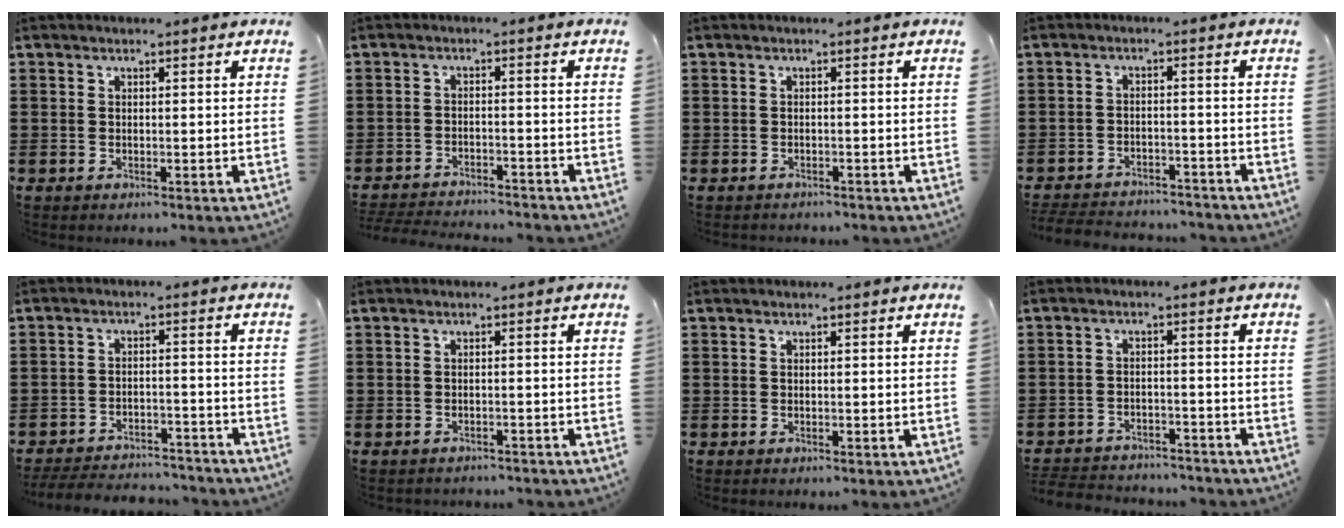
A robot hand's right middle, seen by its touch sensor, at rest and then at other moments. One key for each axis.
{"total": 3.4, "fx": -3.4, "fy": 0.1, "fz": 0.3, "tx": -0.016, "ty": -0.004, "tz": -0.073}
{"total": 0.8, "fx": -0.8, "fy": 0.0, "fz": 0.0, "tx": -0.003, "ty": -0.002, "tz": -0.015}
{"total": 3.8, "fx": -3.7, "fy": 0.4, "fz": 0.3, "tx": -0.016, "ty": -0.003, "tz": -0.081}
{"total": 4.8, "fx": -4.7, "fy": 0.6, "fz": 0.6, "tx": -0.016, "ty": 0.004, "tz": -0.098}
{"total": 1.0, "fx": -1.0, "fy": 0.1, "fz": 0.0, "tx": -0.005, "ty": -0.002, "tz": -0.021}
{"total": 0.0}
{"total": 3.4, "fx": -3.4, "fy": 0.5, "fz": 0.1, "tx": -0.008, "ty": 0.000, "tz": -0.071}